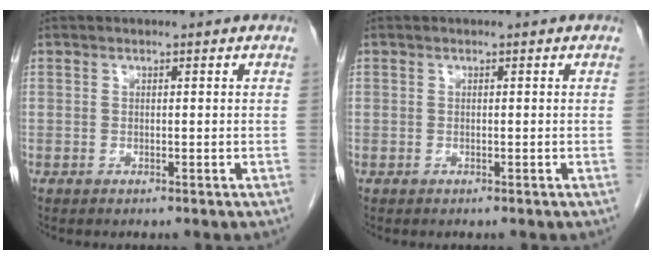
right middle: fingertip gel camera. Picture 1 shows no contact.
{"total": 0.0}